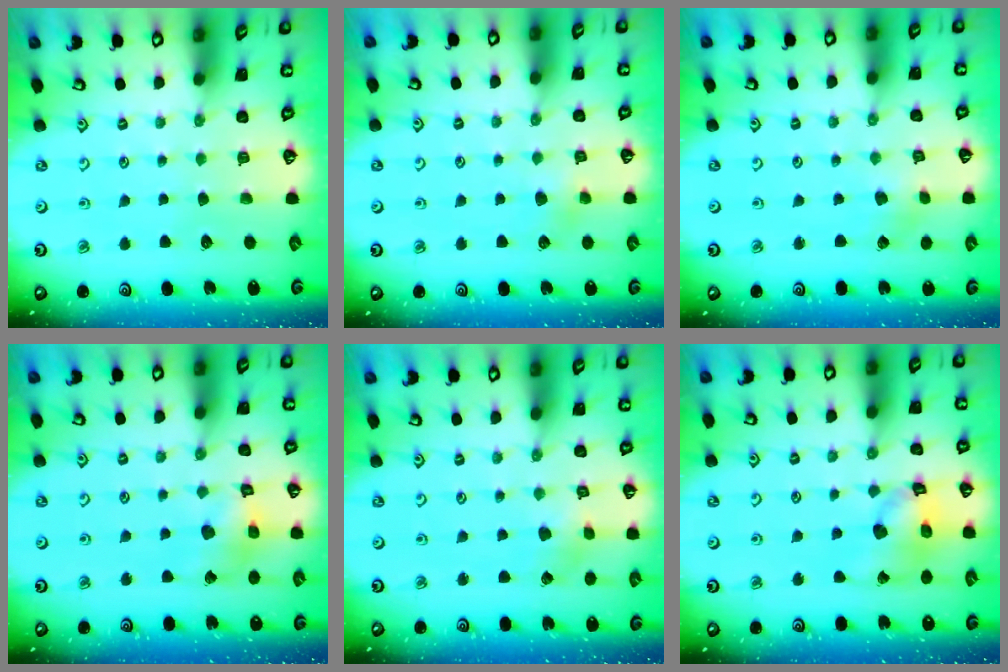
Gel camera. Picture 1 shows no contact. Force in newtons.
{"total": 4.3, "press": 4.3, "slide": 0.5}
{"total": 1.7, "press": 1.7, "slide": 0.3}
{"total": 8.4, "press": 8.4, "slide": 0.9}
{"total": 2.6, "press": 2.6, "slide": 0.3}
{"total": 13.1, "press": 13.0, "slide": 1.5}